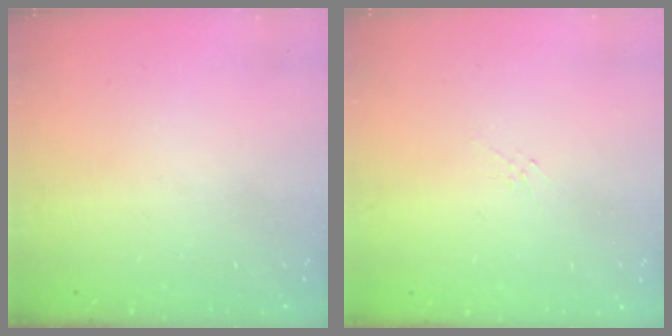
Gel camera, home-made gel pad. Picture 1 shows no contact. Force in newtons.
{"total": 2.1, "press": 2.0, "slide": 0.6}